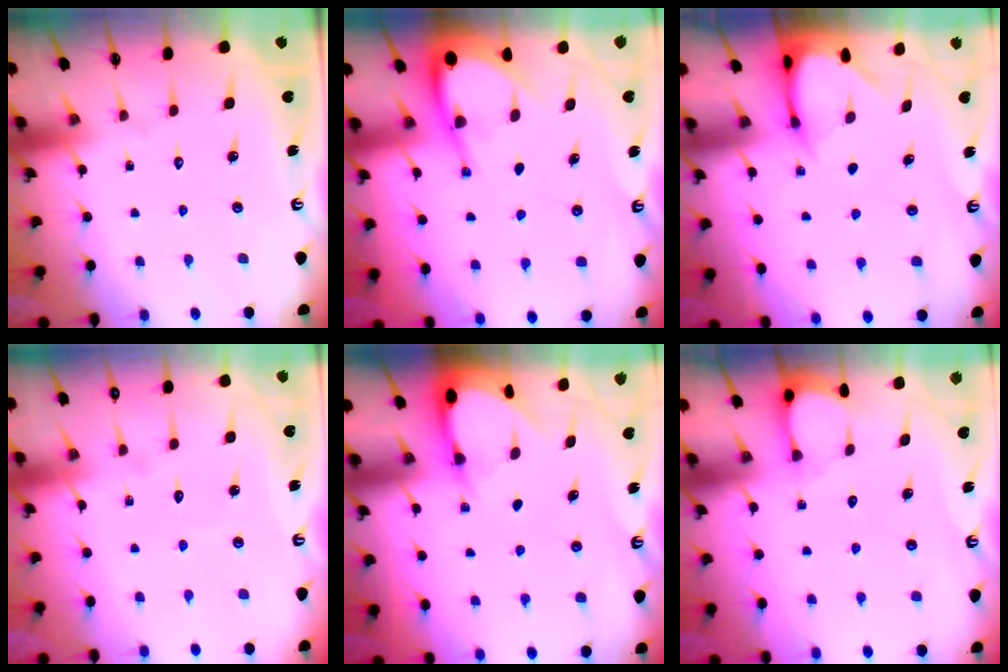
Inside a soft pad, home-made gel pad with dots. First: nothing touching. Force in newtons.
{"total": 4.8, "press": 4.8, "slide": 0.7}
{"total": 3.8, "press": 3.7, "slide": 0.2}
{"total": 3.3, "press": 3.3, "slide": 0.3}
{"total": 2.9, "press": 2.9, "slide": 0.3}
{"total": 2.3, "press": 2.2, "slide": 0.4}